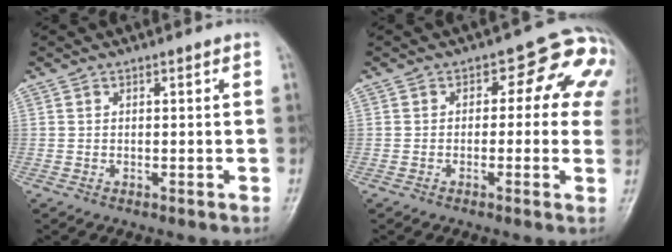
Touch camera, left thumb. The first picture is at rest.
{"total": 9.7, "force": [1.5, 5.9, 7.6], "torque": [-0.035, 0.022, 0.002]}